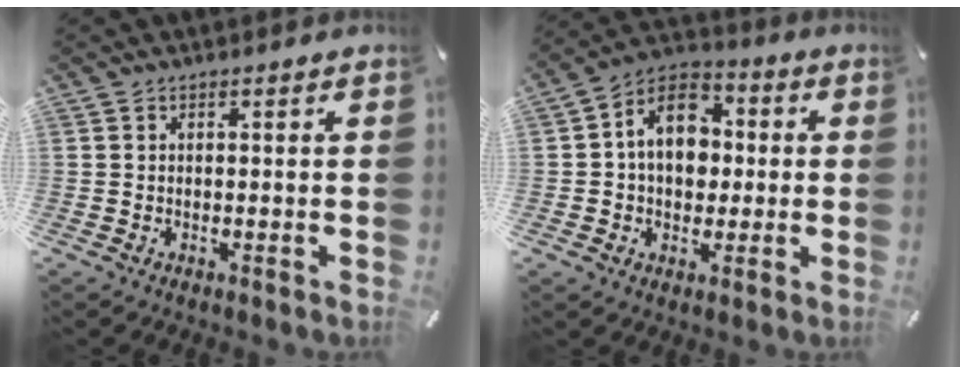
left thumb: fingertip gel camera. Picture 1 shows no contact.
{"total": 11.4, "force": [0.8, 9.2, 6.7], "torque": [-0.118, 0.009, 0.013]}